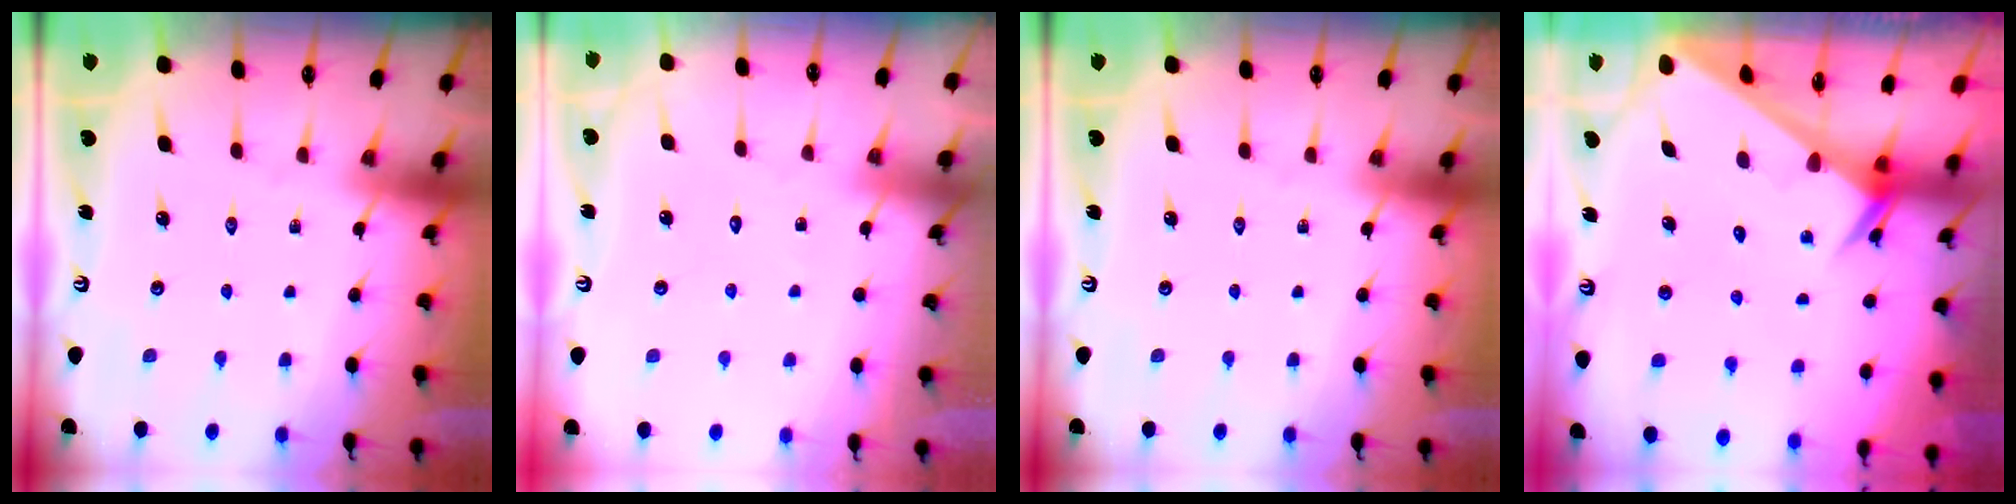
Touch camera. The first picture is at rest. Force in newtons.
{"total": 3.1, "press": 3.1, "slide": 0.2}
{"total": 0.0}
{"total": 2.5, "press": 2.5, "slide": 0.1}